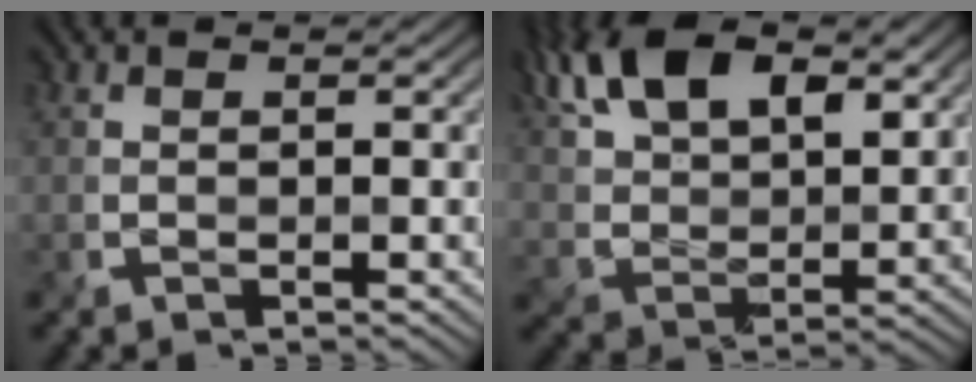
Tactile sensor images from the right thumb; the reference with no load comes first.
{"total": 12.1, "force": [5.9, 6.5, 8.3], "torque": [-0.183, 0.011, 0.110]}